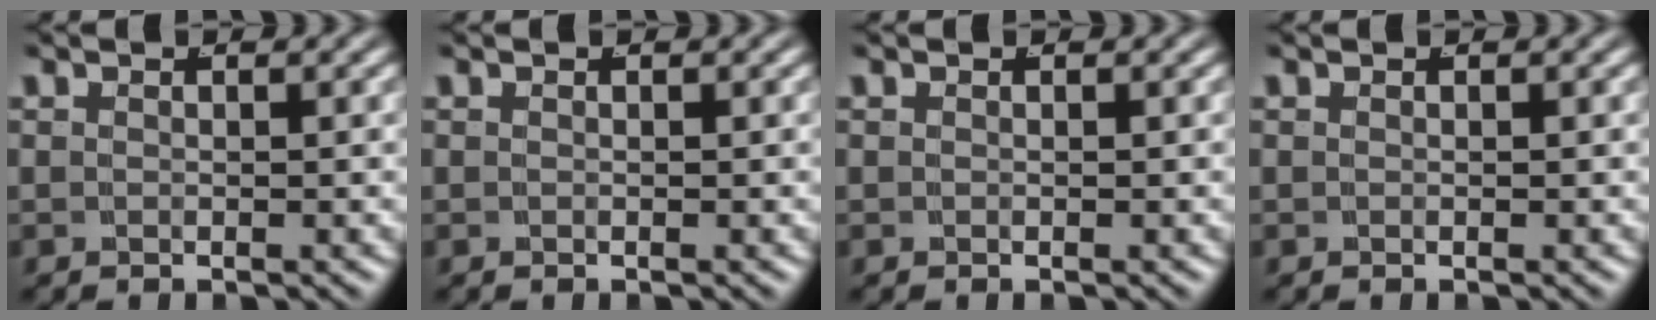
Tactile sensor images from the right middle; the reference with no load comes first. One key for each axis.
{"total": 0.0}
{"total": 0.0}
{"total": 0.0}